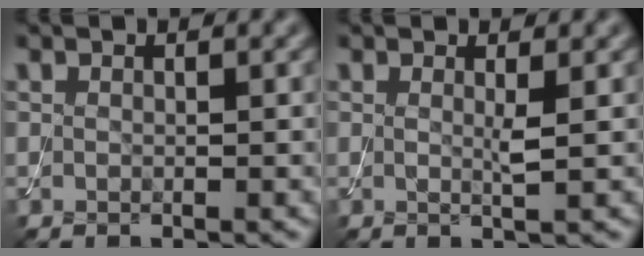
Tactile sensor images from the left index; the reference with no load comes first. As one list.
[{"total": 1.1, "force": [0.2, 0.0, 1.1], "torque": [-0.025, -0.005, 0.002]}]